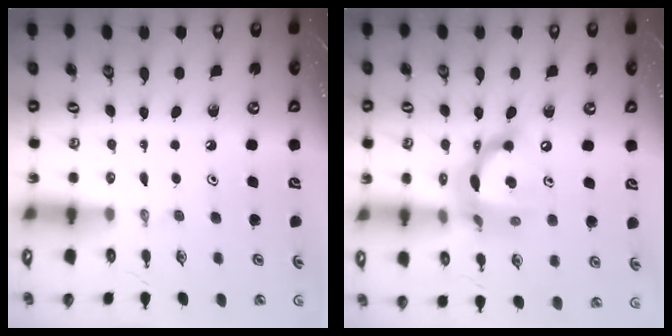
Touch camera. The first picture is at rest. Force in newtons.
{"total": 14.4, "press": 14.4, "slide": 1.5}